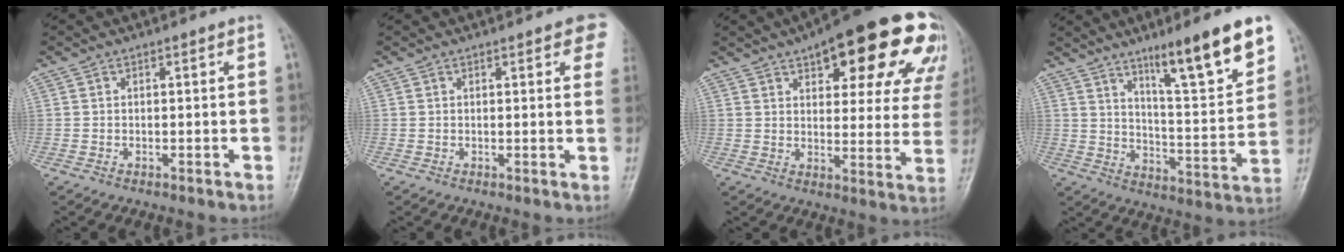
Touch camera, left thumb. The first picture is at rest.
{"total": 5.3, "force": [2.7, 1.9, 4.1], "torque": [-0.021, -0.002, 0.024]}
{"total": 25.2, "force": [13.9, 9.5, 18.7], "torque": [-0.206, -0.019, 0.169]}
{"total": 16.8, "force": [10.7, 2.3, 12.8], "torque": [-0.172, -0.061, 0.173]}